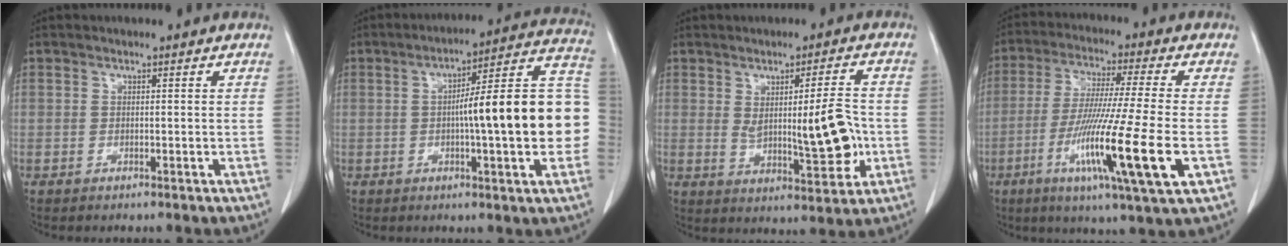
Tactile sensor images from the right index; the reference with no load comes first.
{"total": 18.7, "force": [-1.3, 2.0, 18.6], "torque": [-0.209, 0.042, -0.016]}
{"total": 9.3, "force": [-0.3, 2.0, 9.1], "torque": [-0.128, -0.005, 0.005]}
{"total": 17.1, "force": [-5.1, -0.7, 16.3], "torque": [-0.308, -0.039, -0.096]}